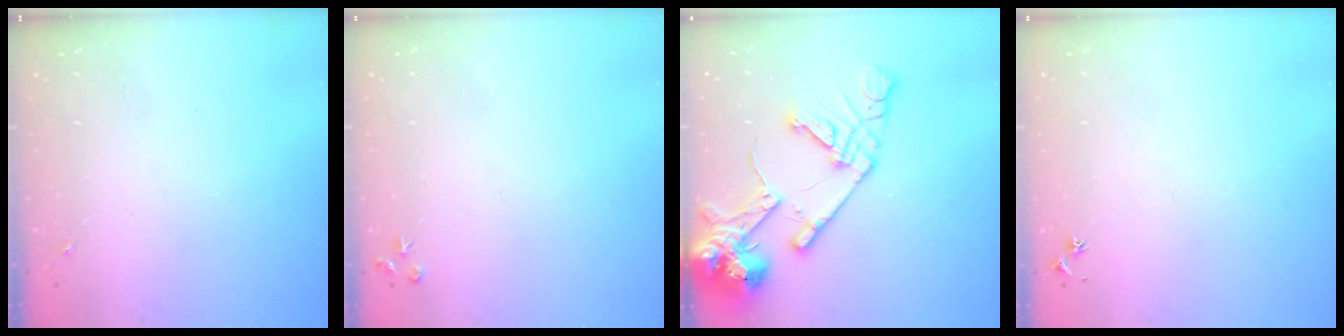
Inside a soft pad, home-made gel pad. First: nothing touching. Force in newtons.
{"total": 3.5, "press": 3.5, "slide": 0.4}
{"total": 18.1, "press": 17.9, "slide": 2.8}
{"total": 2.9, "press": 2.8, "slide": 0.3}